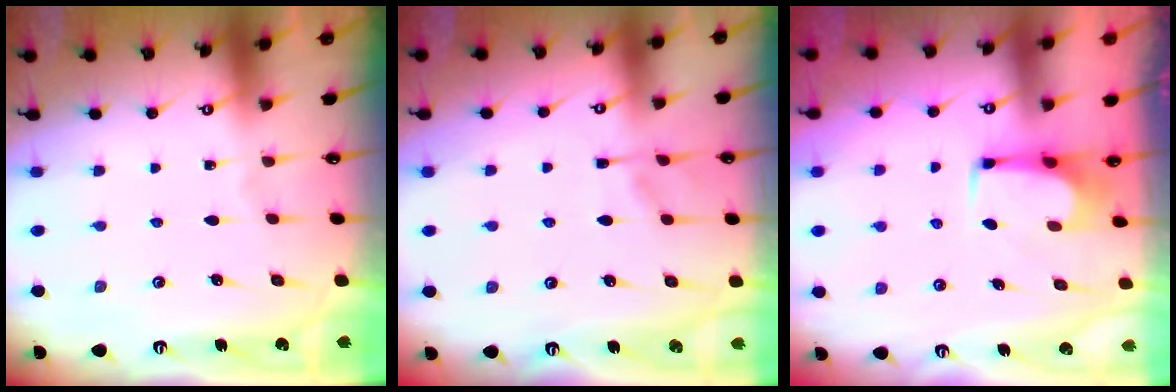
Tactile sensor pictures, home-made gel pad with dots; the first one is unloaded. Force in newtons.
{"total": 6.5, "press": 6.4, "slide": 0.8}
{"total": 4.0, "press": 4.0, "slide": 0.4}